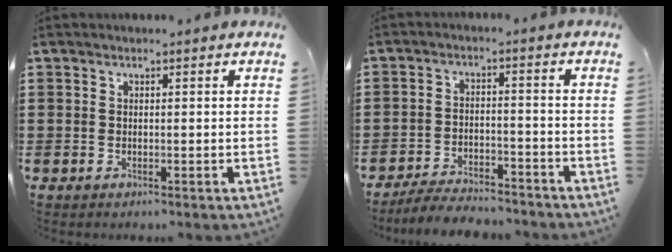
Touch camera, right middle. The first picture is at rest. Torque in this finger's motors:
{"motor_torque": [1.26, -0.20, 0.48, 0.05]}